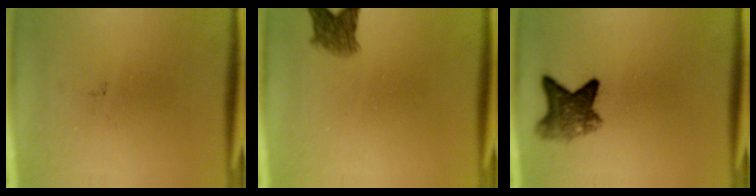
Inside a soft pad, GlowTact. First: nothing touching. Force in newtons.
{"total": 3.3}
{"total": 5.5}